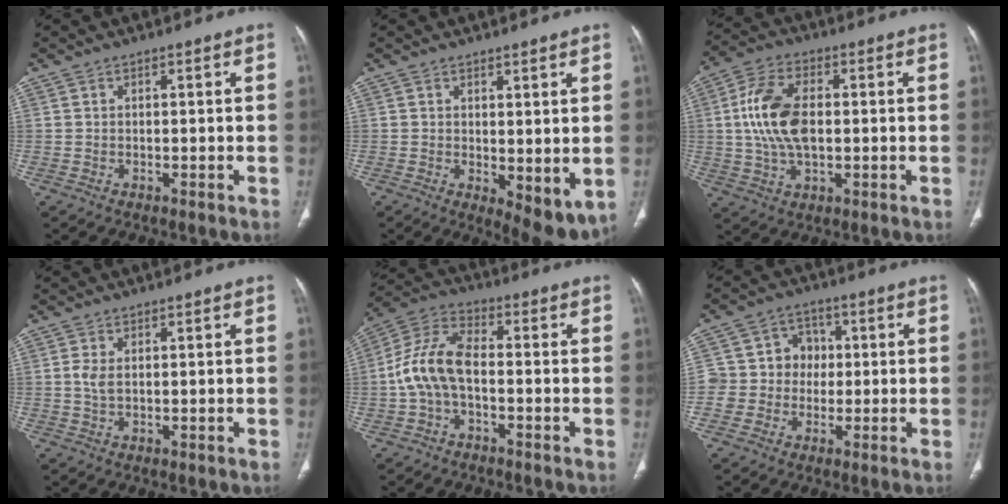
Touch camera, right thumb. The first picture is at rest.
{"total": 7.1, "force": [0.2, 3.0, 6.4], "torque": [-0.080, -0.023, 0.015]}
{"total": 12.4, "force": [0.8, 7.1, 10.2], "torque": [-0.203, 0.011, 0.015]}
{"total": 2.5, "force": [0.4, 1.3, 2.1], "torque": [-0.049, -0.002, 0.010]}
{"total": 10.3, "force": [-1.6, 5.6, 8.5], "torque": [-0.173, 0.035, -0.038]}
{"total": 8.7, "force": [-0.3, 8.2, 2.8], "torque": [-0.001, 0.023, -0.010]}